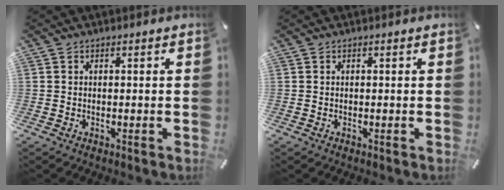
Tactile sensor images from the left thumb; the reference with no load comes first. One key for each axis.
{"total": 0.0}